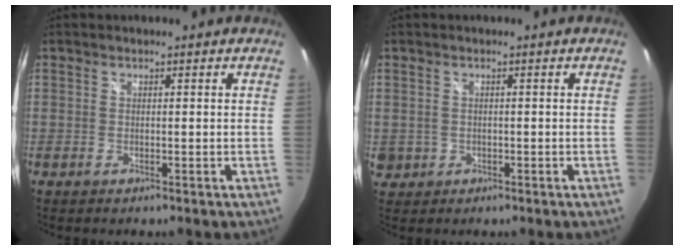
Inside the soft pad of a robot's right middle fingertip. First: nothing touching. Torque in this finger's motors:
{"motor_torque": [0.26, -0.28, 0.03, 0.01]}